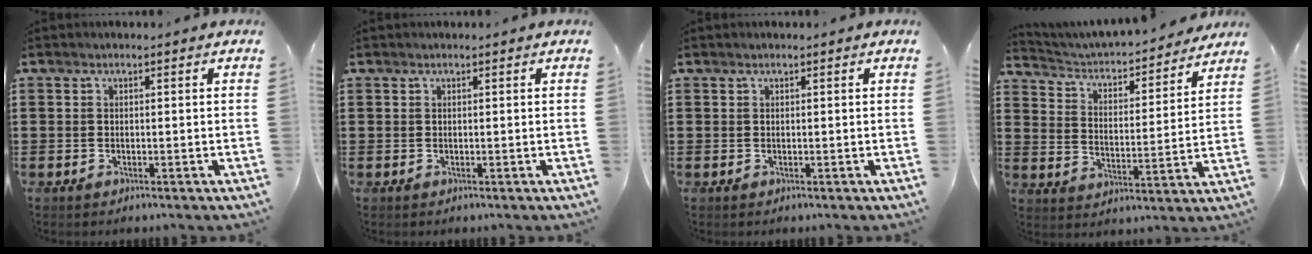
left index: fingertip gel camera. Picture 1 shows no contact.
{"total": 0.0}
{"total": 0.0}
{"total": 3.6, "force": [3.4, 0.8, 1.0], "torque": [-0.039, -0.027, 0.048]}